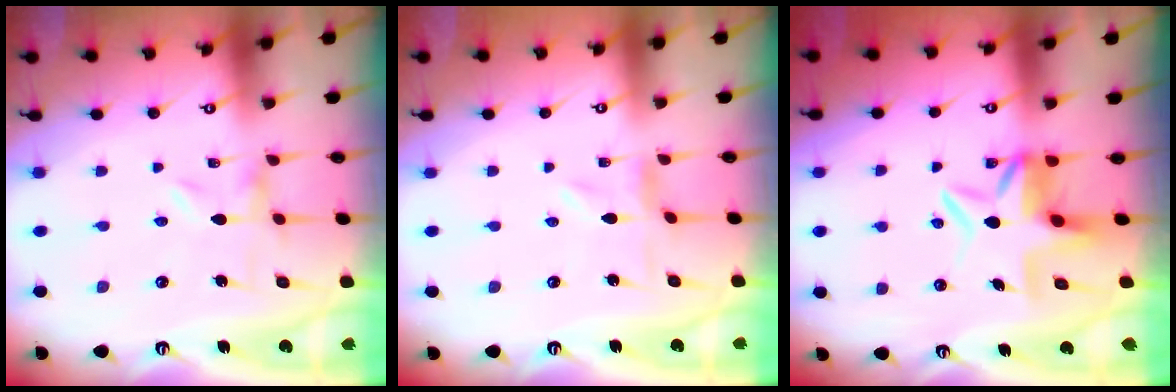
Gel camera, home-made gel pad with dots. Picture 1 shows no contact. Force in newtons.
{"total": 0.0}
{"total": 6.8, "press": 6.1, "slide": 3.0}